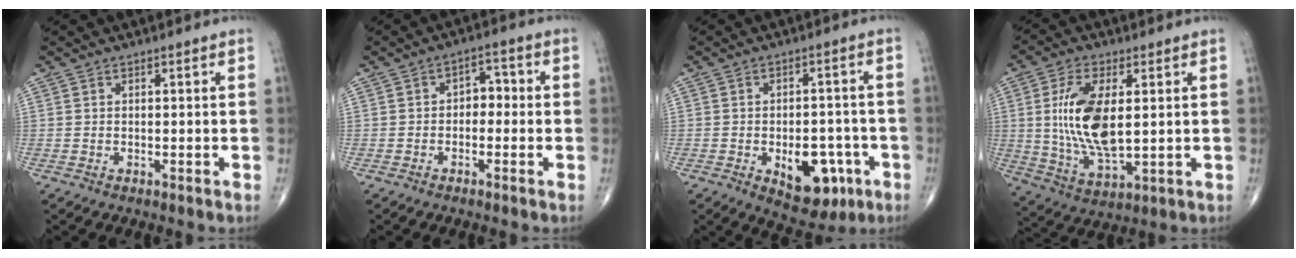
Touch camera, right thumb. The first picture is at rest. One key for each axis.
{"total": 4.0, "fx": -0.6, "fy": 2.9, "fz": 2.7, "tx": -0.018, "ty": 0.020, "tz": -0.021}
{"total": 13.6, "fx": -5.2, "fy": 7.4, "fz": 10.2, "tx": -0.108, "ty": 0.026, "tz": -0.061}
{"total": 14.3, "fx": 1.9, "fy": 6.6, "fz": 12.5, "tx": -0.245, "ty": -0.019, "tz": 0.044}